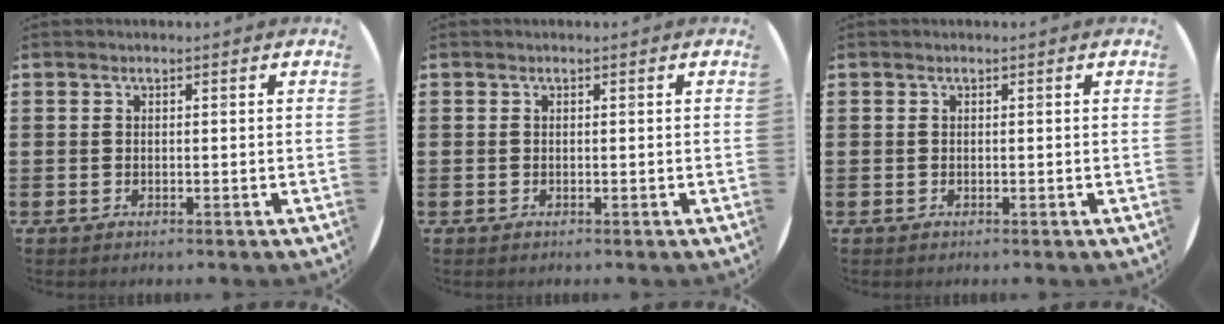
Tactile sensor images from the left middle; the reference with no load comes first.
{"total": 0.0}
{"total": 0.0}